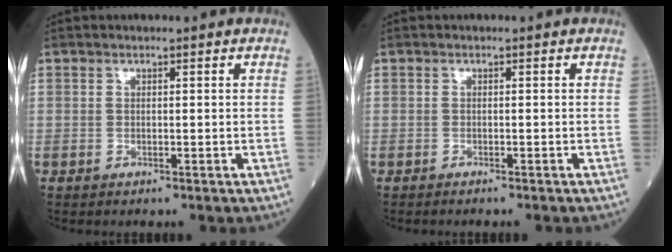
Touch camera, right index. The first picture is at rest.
{"total": 2.1, "force": [-1.8, -0.1, 1.0], "torque": [-0.014, -0.001, -0.021]}